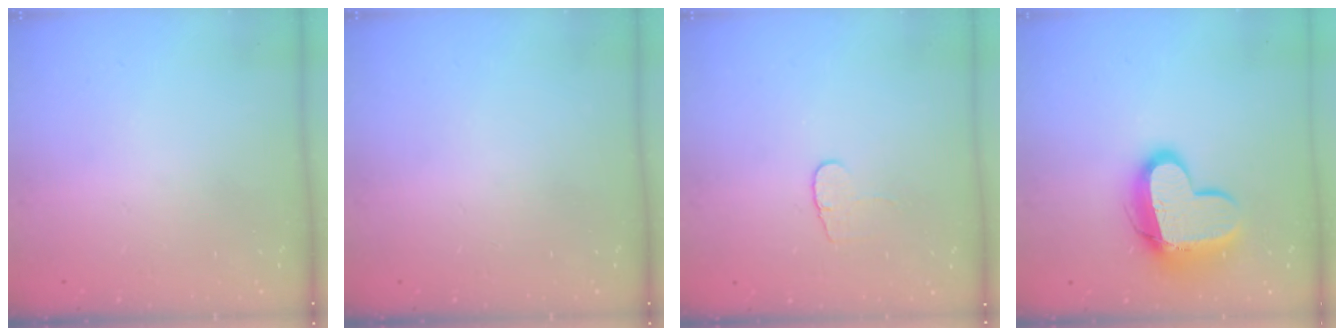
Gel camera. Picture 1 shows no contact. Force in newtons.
{"total": 0.0}
{"total": 4.8, "press": 4.8, "slide": 0.4}
{"total": 14.4, "press": 14.3, "slide": 1.4}